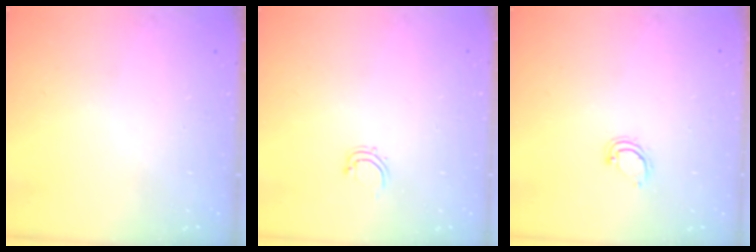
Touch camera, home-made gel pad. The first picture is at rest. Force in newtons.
{"total": 2.8, "press": 2.7, "slide": 0.5}
{"total": 3.9, "press": 3.9, "slide": 0.3}